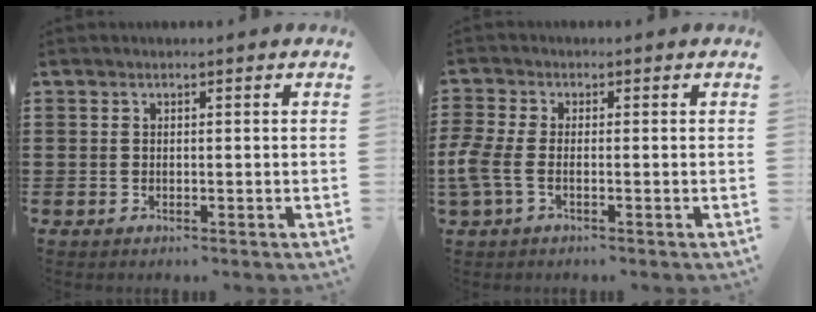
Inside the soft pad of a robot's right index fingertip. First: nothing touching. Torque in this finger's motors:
{"motor_torque": [1.46, 0.68, 0.56, 0.15]}